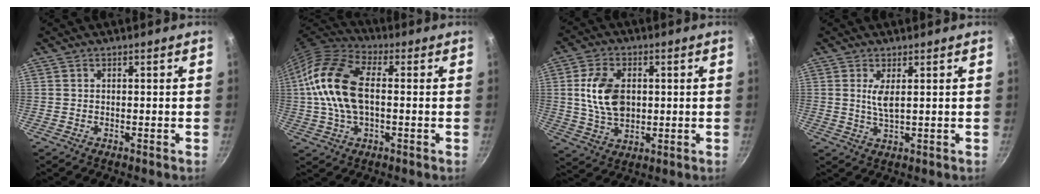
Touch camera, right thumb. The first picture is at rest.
{"total": 16.0, "force": [0.7, 9.0, 13.2], "torque": [-0.250, 0.027, -0.005]}
{"total": 11.1, "force": [1.4, 7.3, 8.2], "torque": [-0.138, -0.004, 0.027]}
{"total": 3.5, "force": [1.0, 1.0, 3.2], "torque": [-0.064, -0.011, 0.022]}